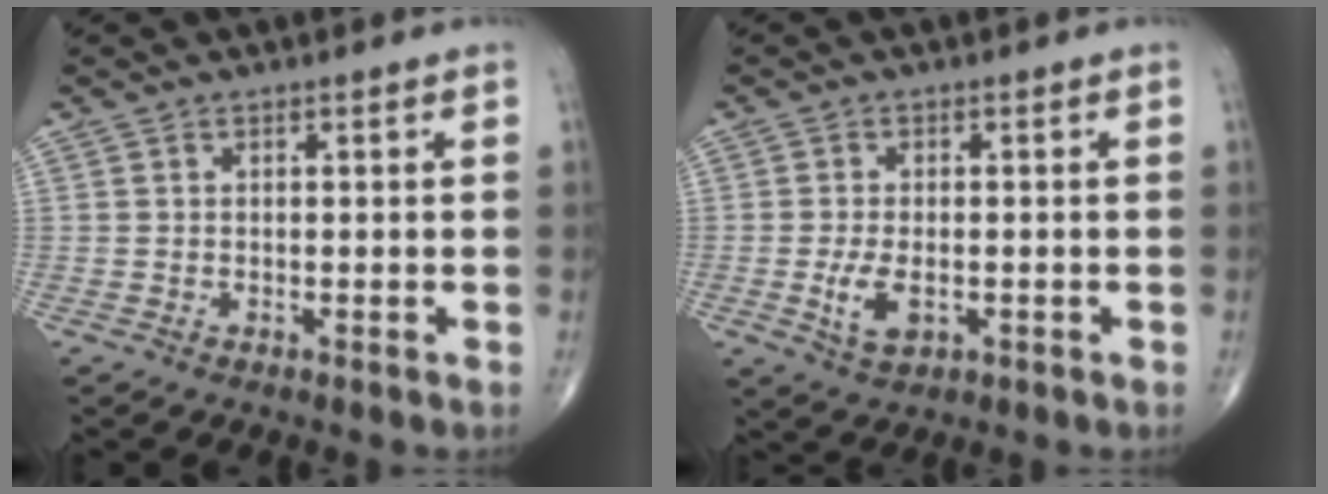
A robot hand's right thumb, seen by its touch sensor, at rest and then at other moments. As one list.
[{"total": 5.1, "force": [-1.1, 2.7, 4.2], "torque": [-0.081, -0.005, -0.016]}]